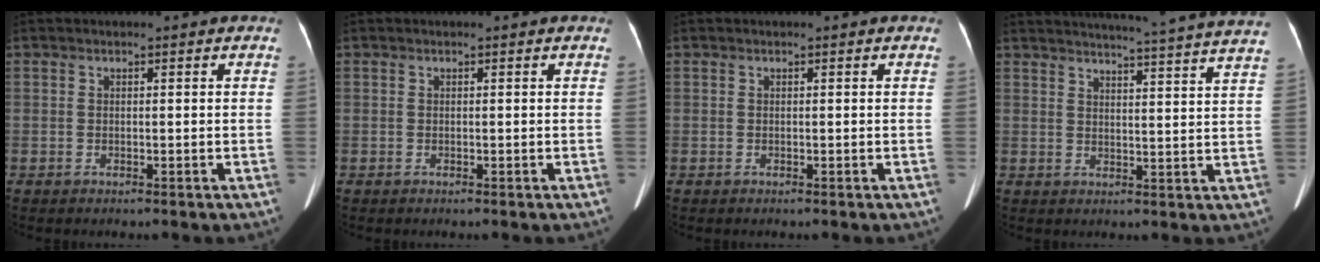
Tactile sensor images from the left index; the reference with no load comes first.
{"total": 0.0}
{"total": 0.0}
{"total": 21.8, "force": [20.5, -1.4, 7.3], "torque": [-0.112, -0.059, 0.239]}